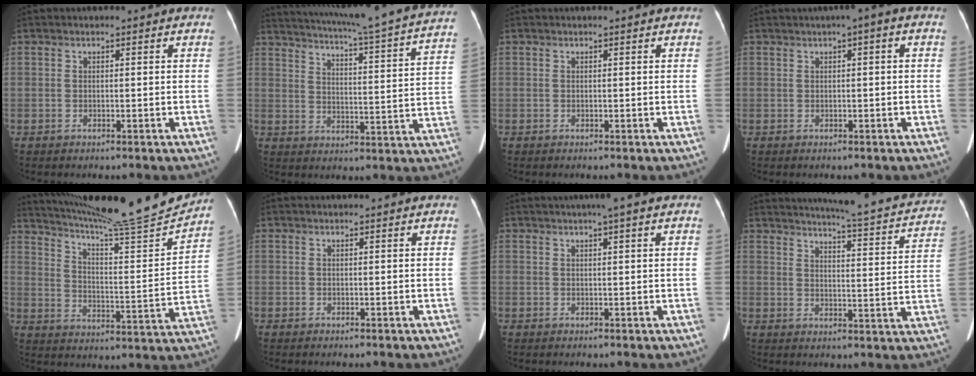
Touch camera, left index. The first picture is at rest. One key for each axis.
{"total": 27.4, "fx": 24.5, "fy": 0.2, "fz": 12.3, "tx": -0.202, "ty": -0.053, "tz": 0.306}
{"total": 0.0}
{"total": 2.2, "fx": 0.6, "fy": 0.2, "fz": 2.1, "tx": -0.027, "ty": 0.013, "tz": 0.007}
{"total": 21.4, "fx": 19.9, "fy": -1.0, "fz": 7.8, "tx": -0.137, "ty": -0.054, "tz": 0.287}
{"total": 1.8, "fx": 1.7, "fy": -0.1, "fz": 0.5, "tx": -0.008, "ty": 0.015, "tz": 0.024}
{"total": 3.6, "fx": 2.6, "fy": -0.2, "fz": 2.4, "tx": -0.033, "ty": 0.020, "tz": 0.040}
{"total": 21.6, "fx": 19.9, "fy": 1.9, "fz": 8.4, "tx": -0.116, "ty": -0.047, "tz": 0.235}